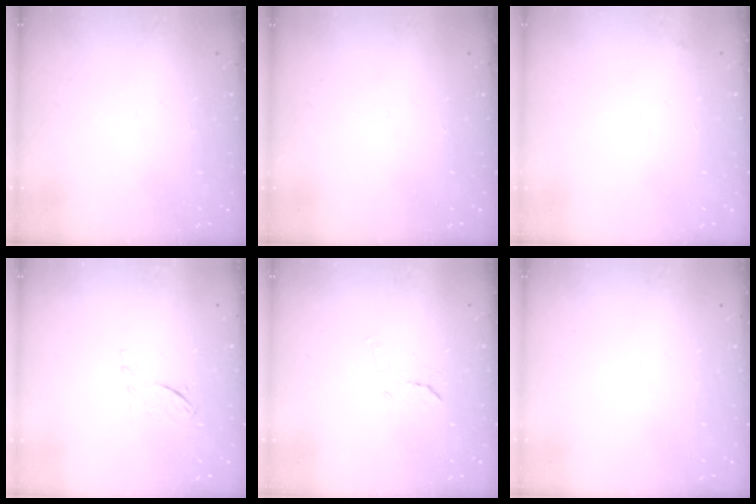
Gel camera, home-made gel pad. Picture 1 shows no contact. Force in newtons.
{"total": 0.0}
{"total": 2.5, "press": 2.4, "slide": 0.4}
{"total": 4.8, "press": 4.7, "slide": 0.9}
{"total": 9.1, "press": 9.1, "slide": 0.4}
{"total": 0.0}